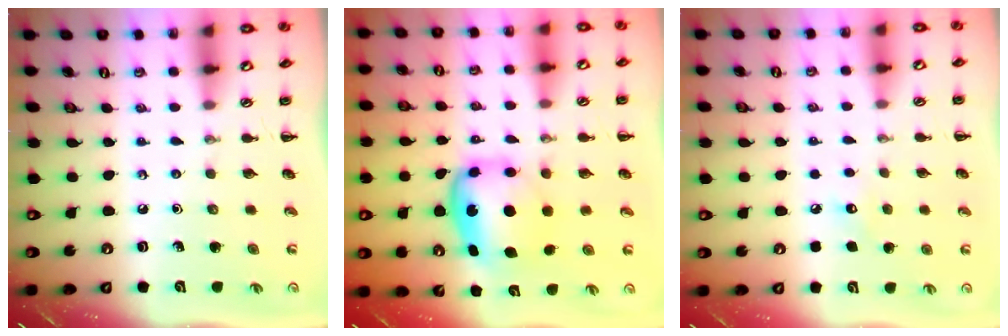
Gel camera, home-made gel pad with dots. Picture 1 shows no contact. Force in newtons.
{"total": 6.9, "press": 6.8, "slide": 1.4}
{"total": 4.7, "press": 4.6, "slide": 1.1}